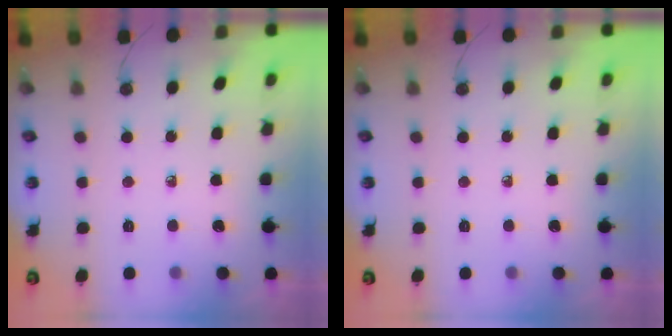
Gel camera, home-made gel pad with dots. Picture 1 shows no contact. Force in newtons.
{"total": 0.0}